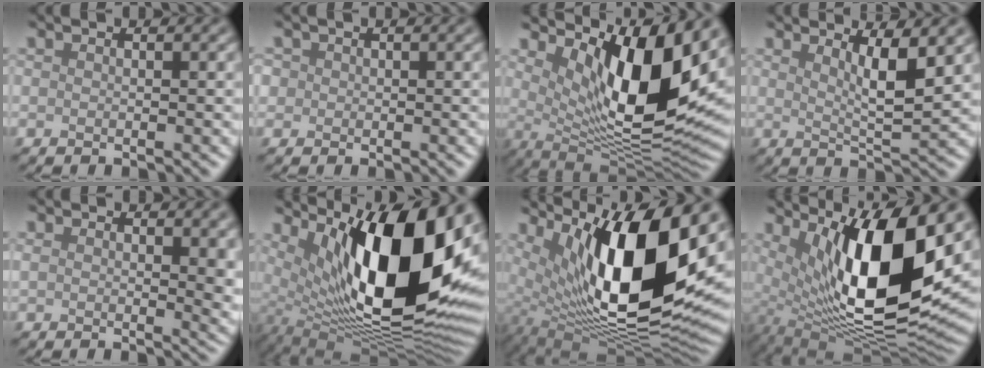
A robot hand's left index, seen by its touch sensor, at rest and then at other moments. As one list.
[{"total": 0.7, "force": [0.1, 0.6, -0.2], "torque": [-0.003, -0.001, 0.006]}, {"total": 11.5, "force": [3.3, 3.8, 10.3], "torque": [-0.170, -0.017, 0.069]}, {"total": 4.1, "force": [1.5, 0.8, 3.7], "torque": [-0.063, -0.012, 0.031]}, {"total": 5.1, "force": [2.1, 2.3, 4.1], "torque": [-0.037, 0.001, 0.040]}, {"total": 16.3, "force": [4.4, 6.0, 14.5], "torque": [-0.215, -0.010, 0.076]}, {"total": 14.7, "force": [4.6, 5.4, 12.9], "torque": [-0.206, -0.020, 0.088]}, {"total": 13.4, "force": [3.8, 4.1, 12.2], "torque": [-0.200, -0.018, 0.079]}]